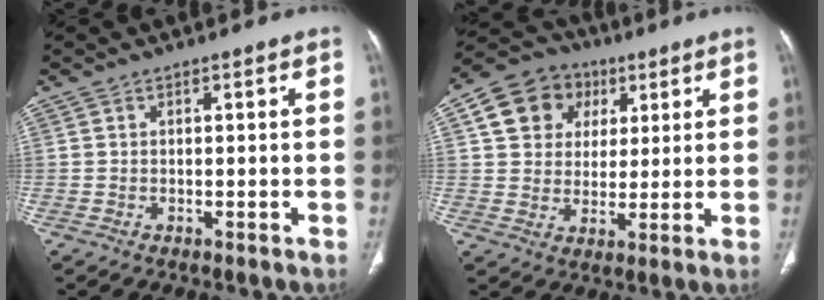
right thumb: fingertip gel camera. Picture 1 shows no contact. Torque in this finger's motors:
{"motor_torque": [-1.40, 1.46, 0.30, -0.19, 0.30]}